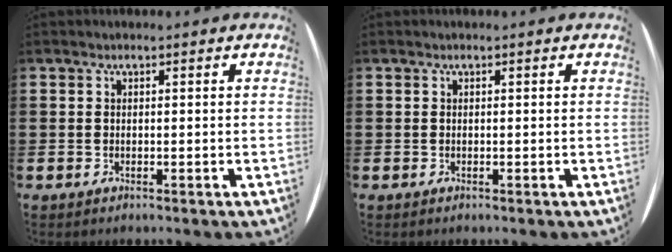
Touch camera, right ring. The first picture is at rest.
{"total": 0.0}